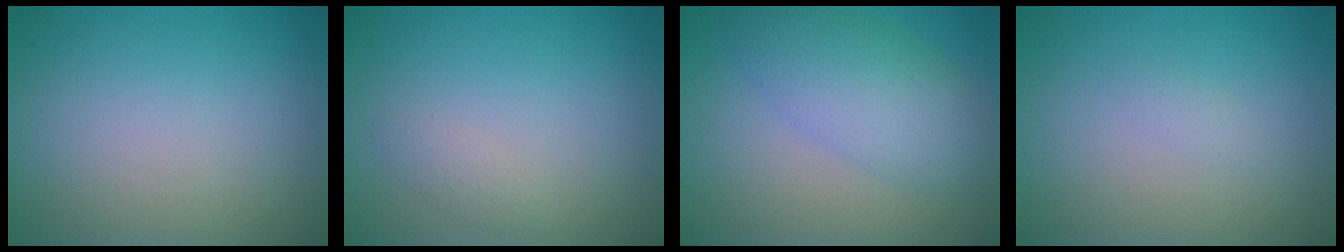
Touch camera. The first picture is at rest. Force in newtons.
{"total": 0.9, "press": 0.9, "slide": 0.1}
{"total": 5.3, "press": 5.3, "slide": 0.1}
{"total": 0.6, "press": 0.6, "slide": 0.1}